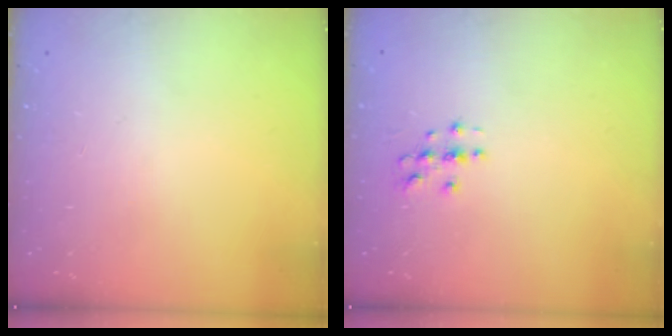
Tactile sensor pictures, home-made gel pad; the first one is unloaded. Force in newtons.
{"total": 2.8, "press": 2.8, "slide": 0.3}